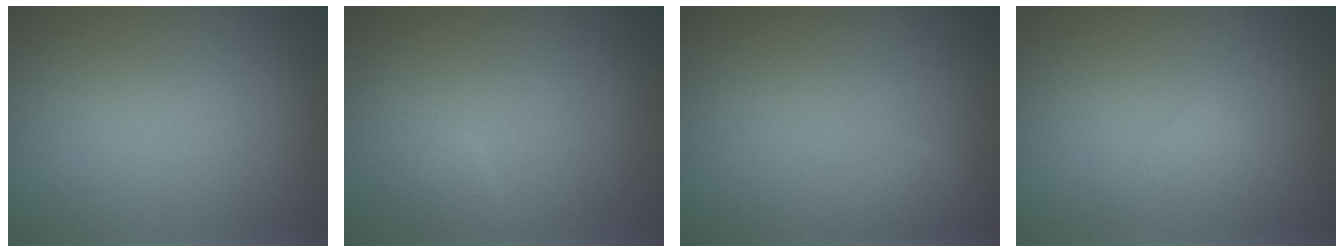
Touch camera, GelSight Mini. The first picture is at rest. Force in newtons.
{"total": 0.9, "press": 0.9, "slide": 0.1}
{"total": 2.4, "press": 2.4, "slide": 0.2}
{"total": 1.5, "press": 1.5, "slide": 0.0}